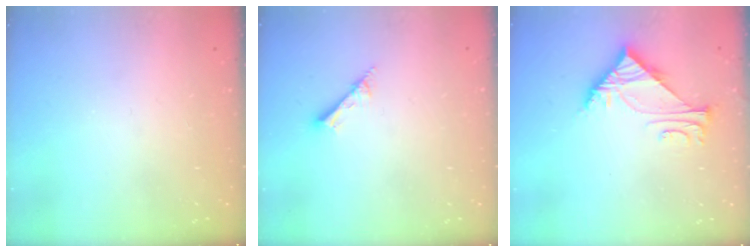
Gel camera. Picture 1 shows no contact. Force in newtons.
{"total": 3.2, "press": 3.2, "slide": 0.0}
{"total": 6.5, "press": 6.5, "slide": 0.5}